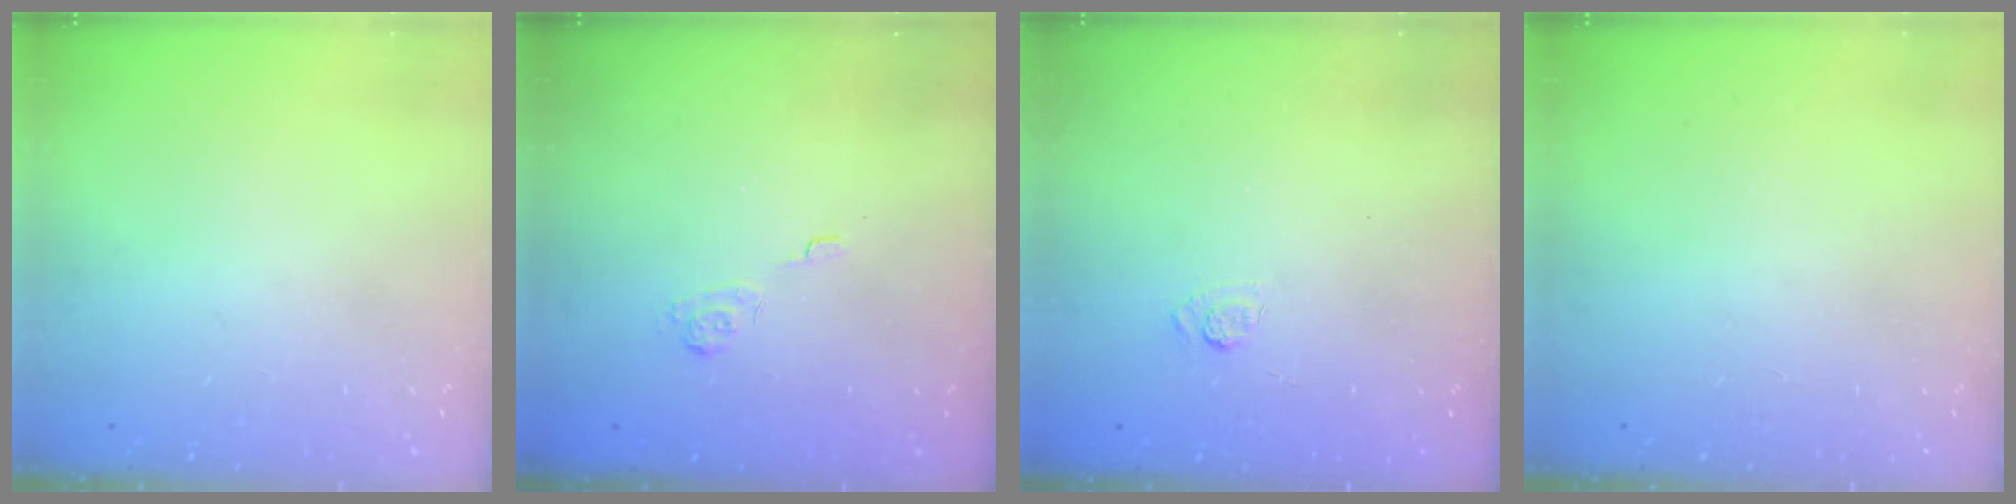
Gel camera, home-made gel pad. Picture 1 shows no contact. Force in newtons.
{"total": 2.2, "press": 1.7, "slide": 1.4}
{"total": 2.2, "press": 1.8, "slide": 1.3}
{"total": 0.0}